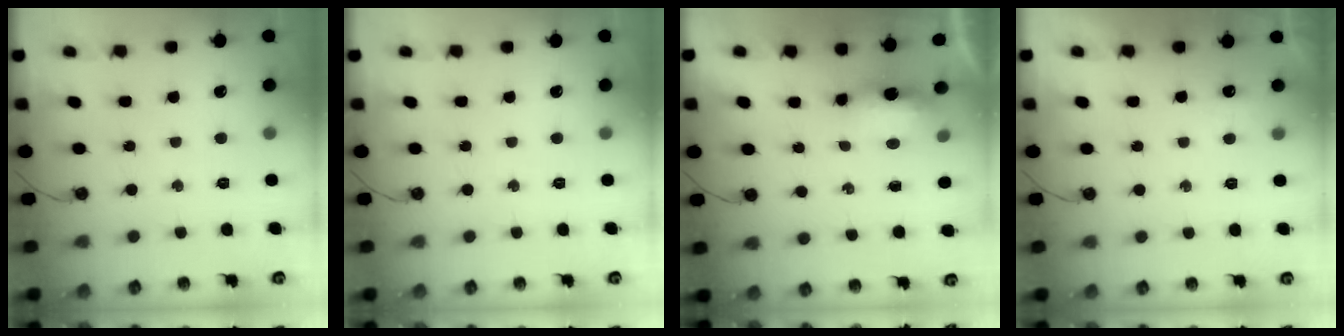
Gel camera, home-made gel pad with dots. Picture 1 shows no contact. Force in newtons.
{"total": 0.0}
{"total": 14.3, "press": 8.2, "slide": 11.7}
{"total": 3.2, "press": 3.1, "slide": 0.6}